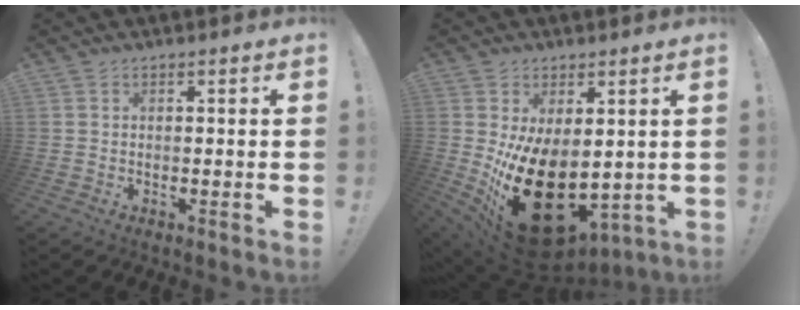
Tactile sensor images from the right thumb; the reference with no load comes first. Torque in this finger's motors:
{"motor_torque": [1.15, 2.98, 2.45, -0.32, 0.83]}